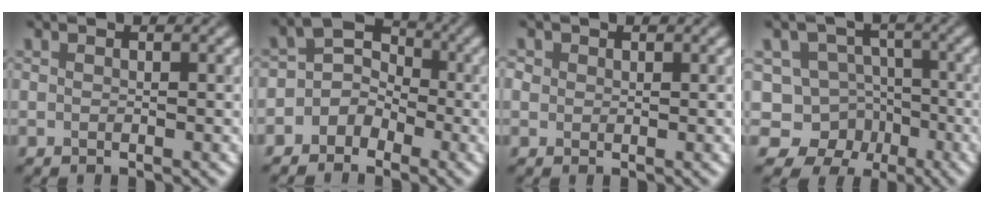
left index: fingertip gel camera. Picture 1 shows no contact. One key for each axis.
{"total": 3.2, "fx": -1.7, "fy": 2.6, "fz": 1.0, "tx": 0.014, "ty": 0.007, "tz": -0.044}
{"total": 0.6, "fx": 0.1, "fy": 0.6, "fz": 0.0, "tx": 0.002, "ty": -0.001, "tz": -0.001}
{"total": 7.7, "fx": -3.7, "fy": 6.6, "fz": 1.6, "tx": -0.004, "ty": 0.005, "tz": -0.079}